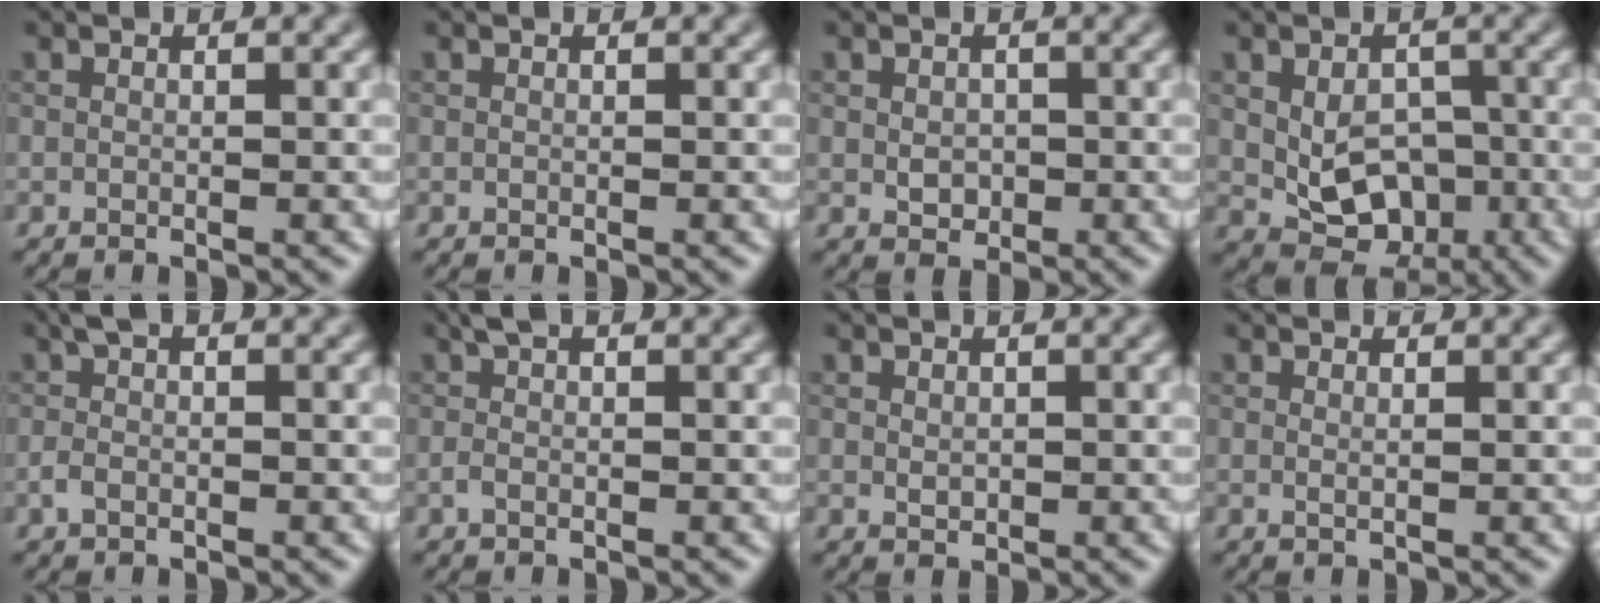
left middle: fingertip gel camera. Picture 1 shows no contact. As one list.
[{"total": 0.0}, {"total": 1.6, "force": [0.0, 1.4, 0.9], "torque": [-0.017, -0.002, -0.001]}, {"total": 5.8, "force": [-0.7, 4.1, 4.0], "torque": [-0.069, -0.008, -0.006]}, {"total": 1.5, "force": [-0.2, 0.7, 1.3], "torque": [-0.029, 0.005, -0.007]}, {"total": 1.6, "force": [0.5, 0.5, 1.4], "torque": [-0.028, 0.008, 0.005]}, {"total": 0.7, "force": [0.2, 0.5, 0.5], "torque": [-0.009, -0.002, 0.006]}, {"total": 0.6, "force": [0.4, 0.2, 0.4], "torque": [-0.006, -0.002, 0.004]}]